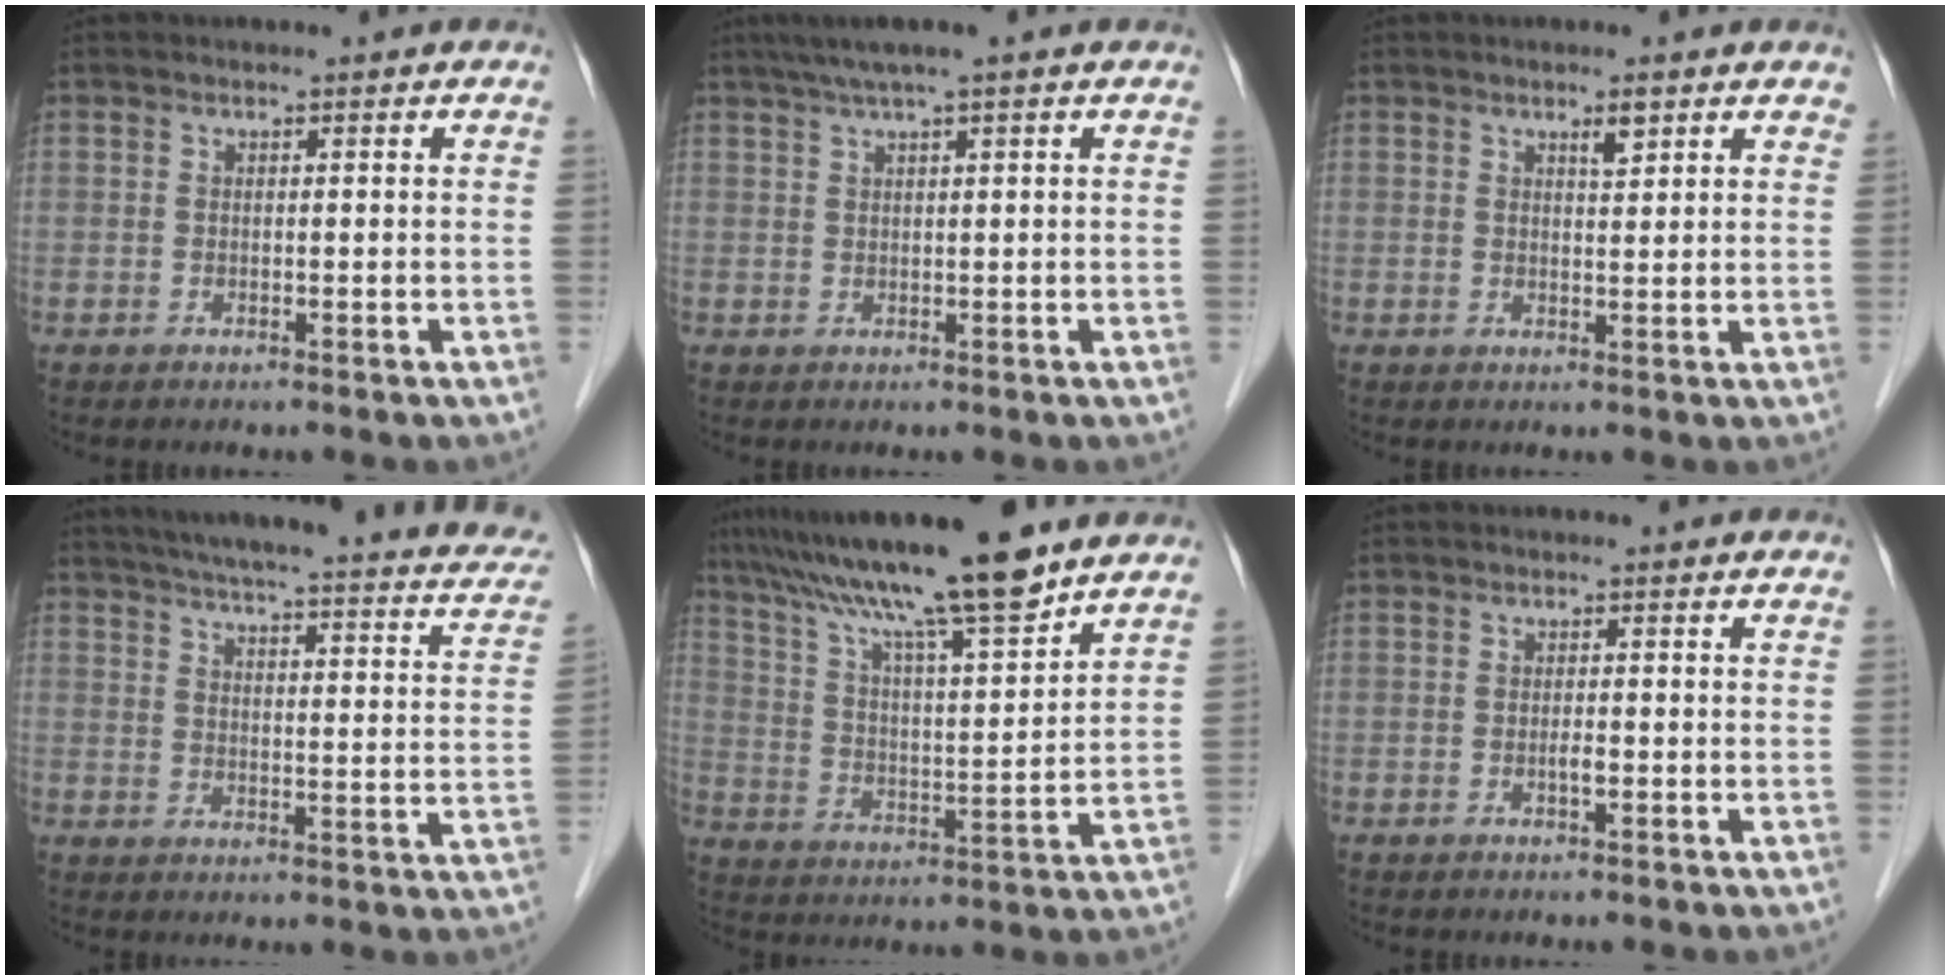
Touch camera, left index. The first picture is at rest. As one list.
[{"total": 4.9, "force": [3.6, -0.5, 3.4], "torque": [-0.062, 0.027, 0.065]}, {"total": 2.5, "force": [1.8, 0.7, 1.6], "torque": [-0.025, 0.003, 0.027]}, {"total": 27.8, "force": [23.8, 4.4, 13.8], "torque": [-0.199, -0.014, 0.280]}, {"total": 17.6, "force": [14.3, 0.6, 10.3], "torque": [-0.175, 0.018, 0.239]}, {"total": 0.9, "force": [-0.3, 0.1, 0.8], "torque": [-0.016, 0.000, -0.005]}]